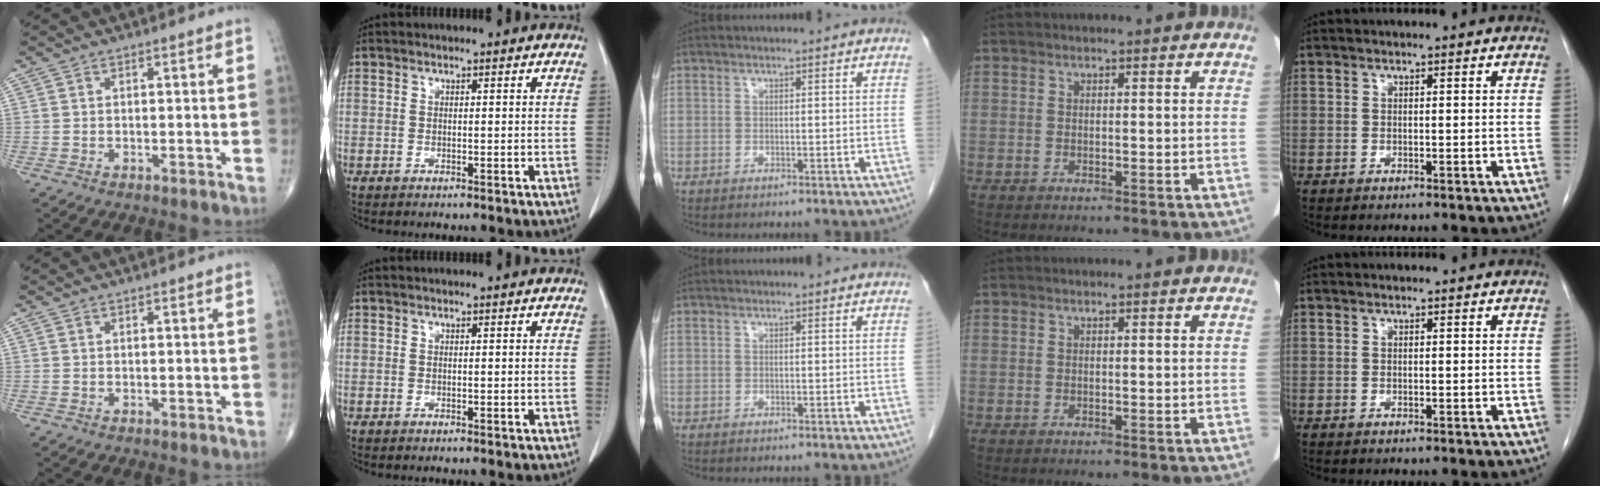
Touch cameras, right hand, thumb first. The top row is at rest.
{}